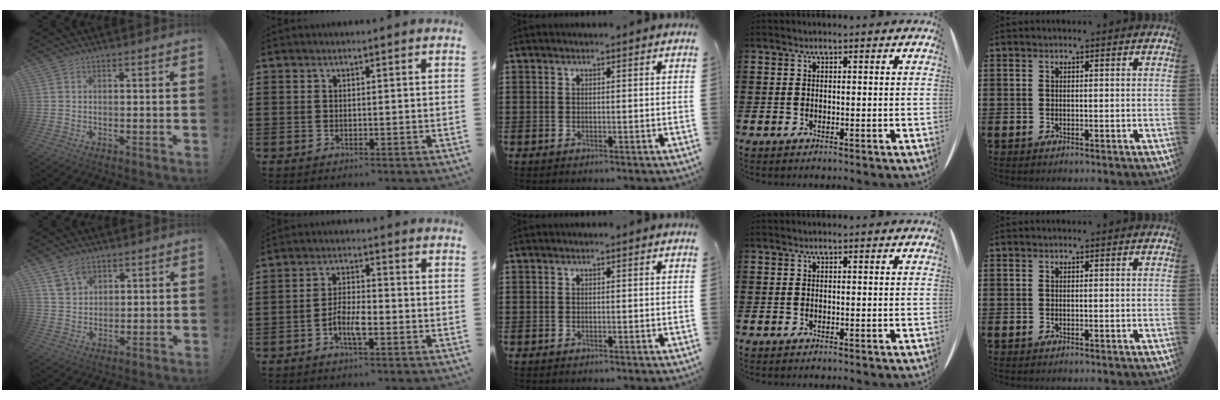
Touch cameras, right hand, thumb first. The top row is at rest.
{"thumb": {"total": 6.2, "force": [4.1, 4.3, 1.9], "torque": [-0.027, -0.016, 0.079]}, "index": {"total": 4.8, "force": [-2.0, 1.5, 4.1], "torque": [-0.090, 0.001, -0.043]}}